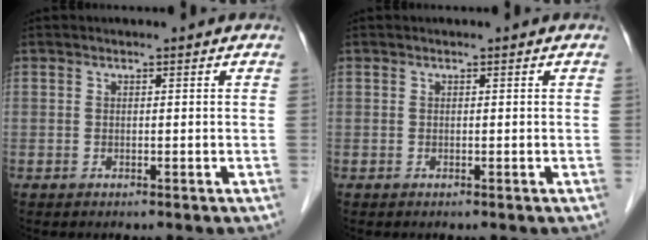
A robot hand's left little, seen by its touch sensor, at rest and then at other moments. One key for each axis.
{"total": 0.0}